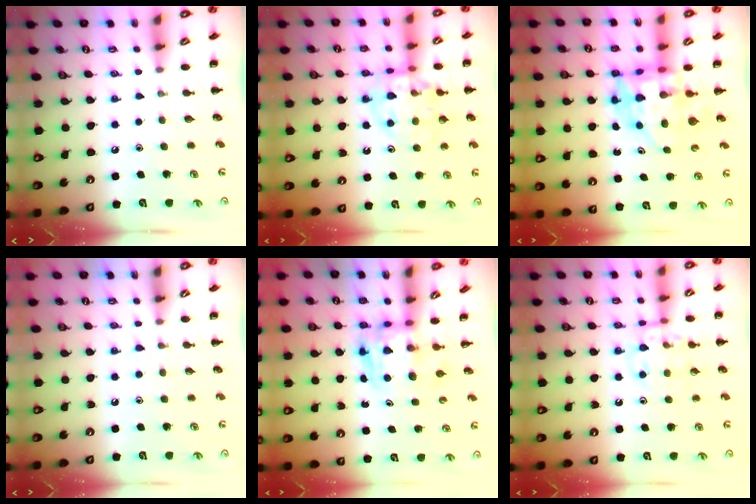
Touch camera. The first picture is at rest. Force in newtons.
{"total": 13.3, "press": 13.2, "slide": 1.8}
{"total": 9.4, "press": 9.0, "slide": 2.8}
{"total": 3.0, "press": 2.7, "slide": 1.2}
{"total": 2.7, "press": 2.7, "slide": 0.2}
{"total": 11.9, "press": 11.9, "slide": 1.3}